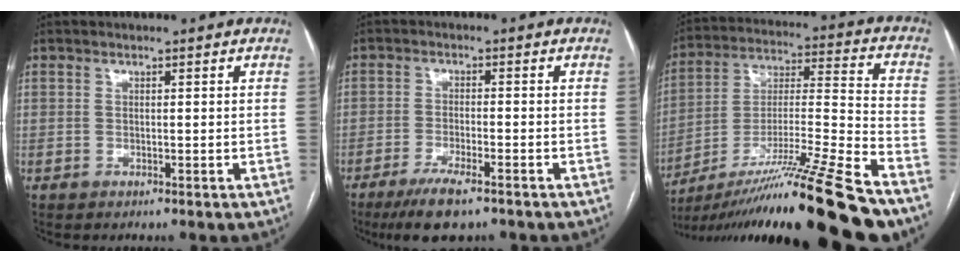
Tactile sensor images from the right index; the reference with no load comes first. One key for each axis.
{"total": 7.6, "fx": -5.4, "fy": 1.4, "fz": 5.2, "tx": -0.094, "ty": -0.017, "tz": -0.088}
{"total": 23.1, "fx": -17.1, "fy": -0.7, "fz": 15.5, "tx": -0.243, "ty": -0.021, "tz": -0.297}